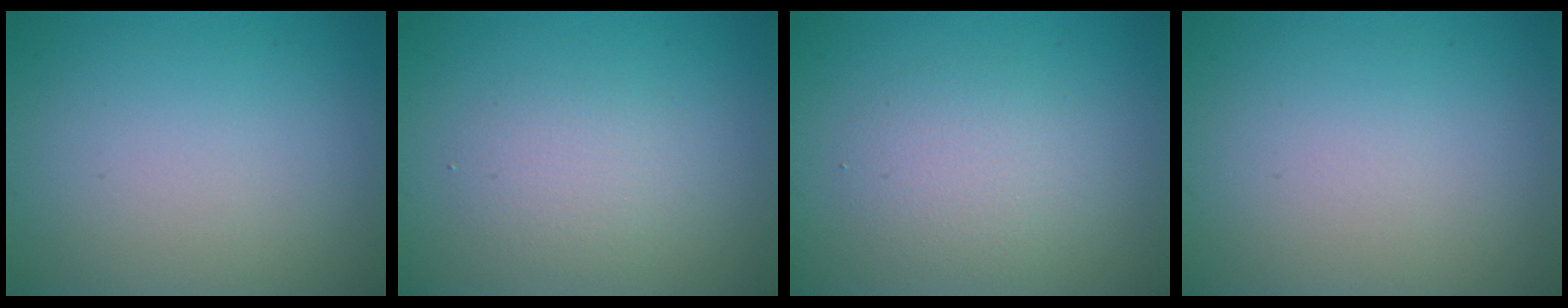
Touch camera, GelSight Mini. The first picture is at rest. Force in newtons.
{"total": 2.1, "press": 2.0, "slide": 0.1}
{"total": 2.6, "press": 2.6, "slide": 0.2}
{"total": 0.0}